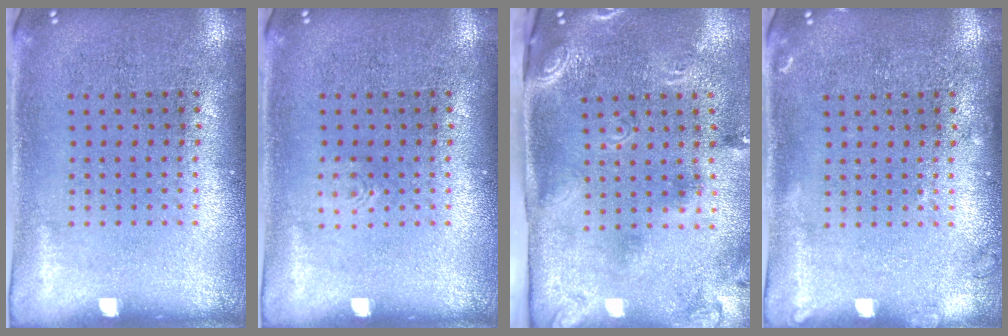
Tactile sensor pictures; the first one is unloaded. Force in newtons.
{"total": 0.6, "press": 0.6, "slide": 0.1}
{"total": 2.8, "press": 1.9, "slide": 2.0}
{"total": 0.9, "press": 0.9, "slide": 0.2}